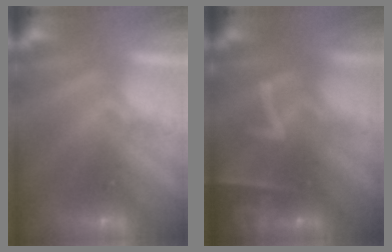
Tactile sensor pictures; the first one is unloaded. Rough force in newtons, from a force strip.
{"total": 7.4}